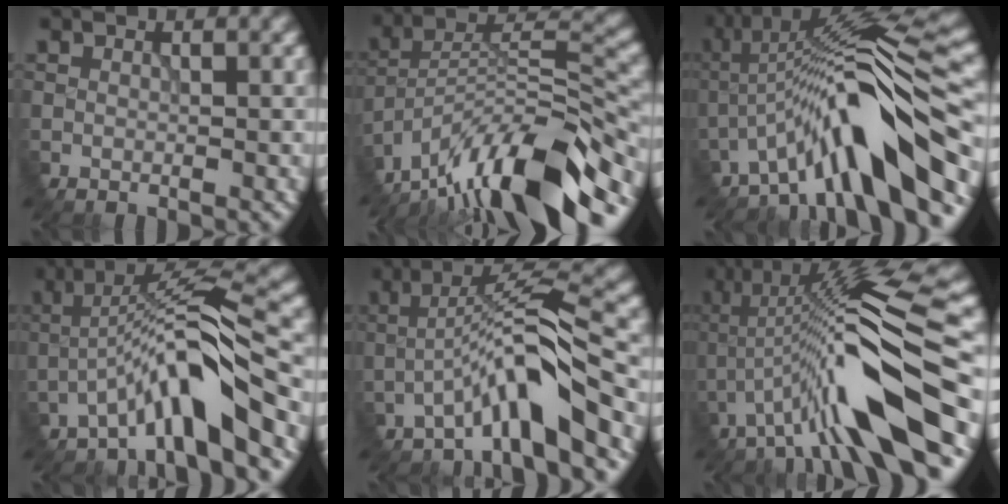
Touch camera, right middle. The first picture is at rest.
{"total": 14.3, "force": [-11.1, 3.0, 8.6], "torque": [-0.142, 0.029, -0.194]}
{"total": 10.6, "force": [-5.2, 1.6, 9.1], "torque": [-0.139, 0.027, -0.091]}
{"total": 7.2, "force": [-4.3, 0.7, 5.7], "torque": [-0.104, 0.022, -0.082]}
{"total": 6.3, "force": [-3.7, 0.5, 5.0], "torque": [-0.089, 0.020, -0.075]}
{"total": 12.4, "force": [-3.9, 2.0, 11.6], "torque": [-0.194, 0.027, -0.067]}